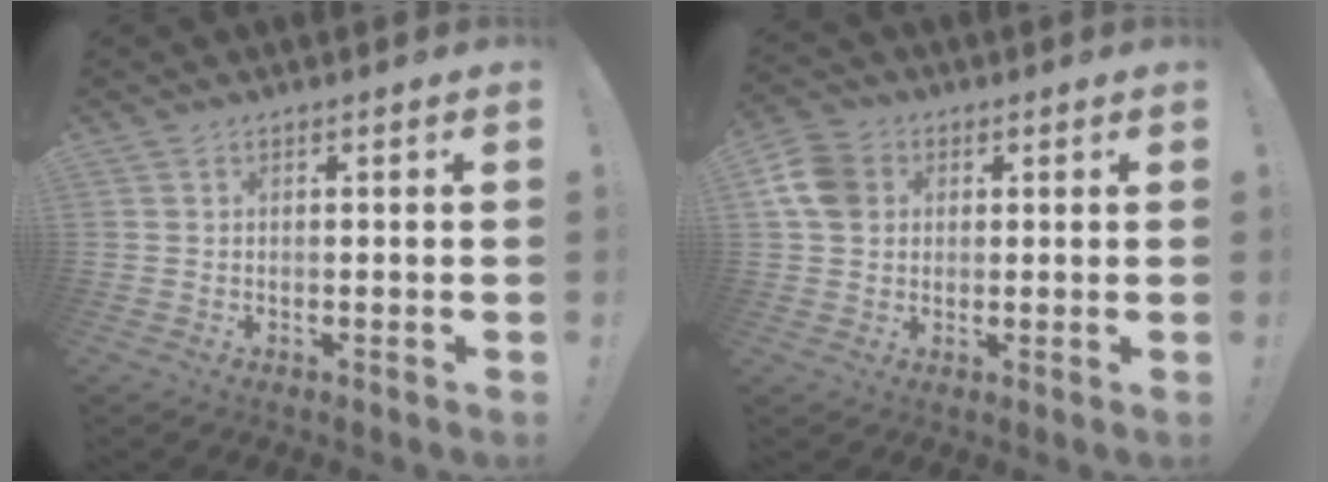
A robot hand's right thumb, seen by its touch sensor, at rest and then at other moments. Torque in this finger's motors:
{"motor_torque": [0.14, 0.21, 0.51, 0.10, 0.00]}